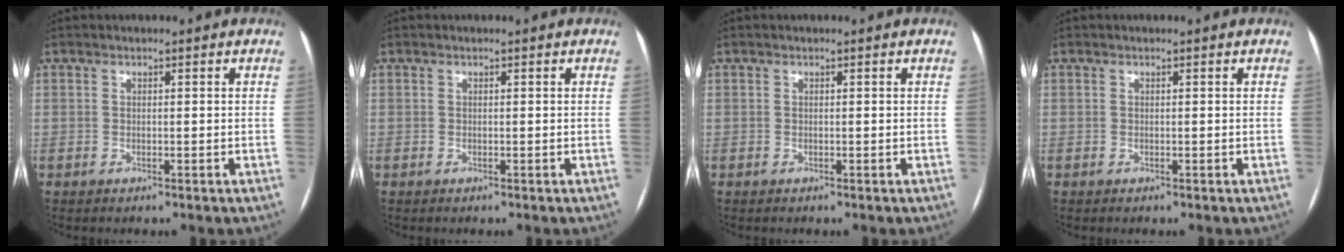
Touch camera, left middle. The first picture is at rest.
{"total": 0.0}
{"total": 0.0}
{"total": 0.0}